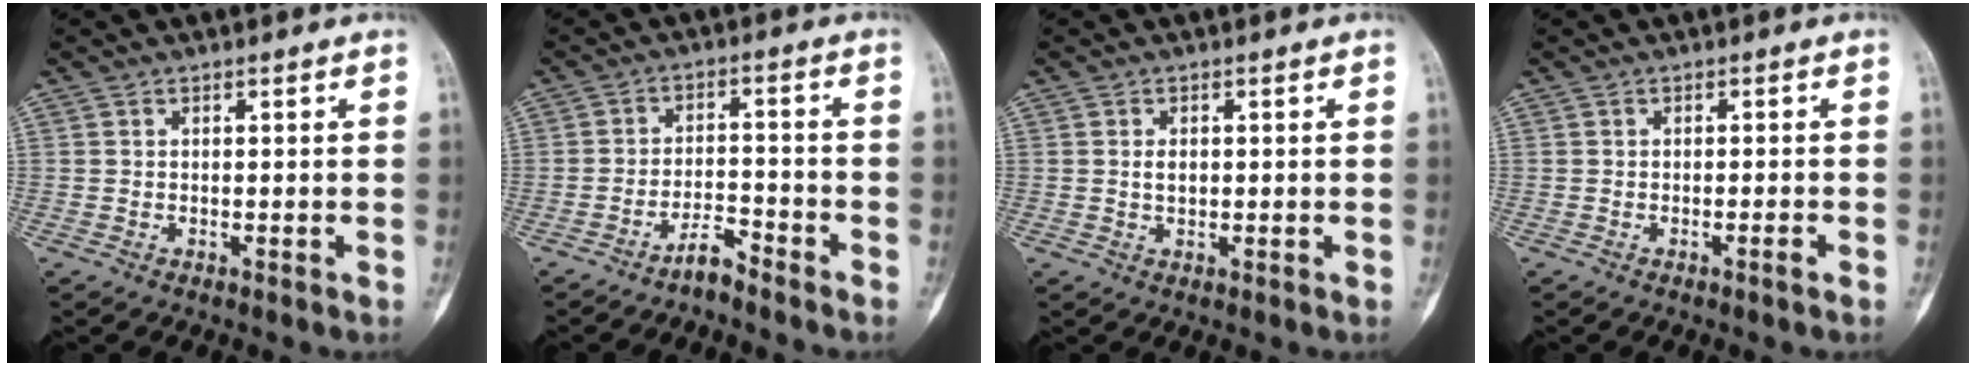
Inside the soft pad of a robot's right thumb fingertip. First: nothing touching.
{"total": 3.6, "force": [-3.3, 0.6, 1.4], "torque": [-0.022, 0.025, -0.063]}
{"total": 1.8, "force": [0.2, 1.2, 1.4], "torque": [-0.022, 0.000, 0.005]}
{"total": 1.2, "force": [-0.7, 0.0, 0.9], "torque": [-0.020, 0.004, -0.011]}